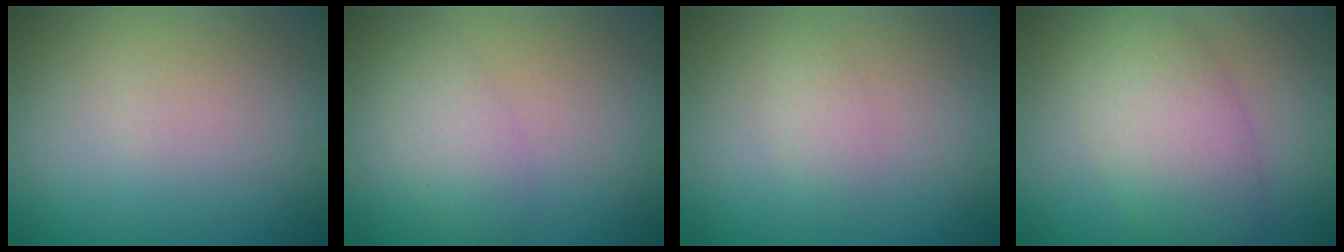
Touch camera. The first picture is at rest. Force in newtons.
{"total": 2.4, "press": 2.4, "slide": 0.2}
{"total": 1.3, "press": 1.3, "slide": 0.0}
{"total": 6.0, "press": 6.0, "slide": 0.2}